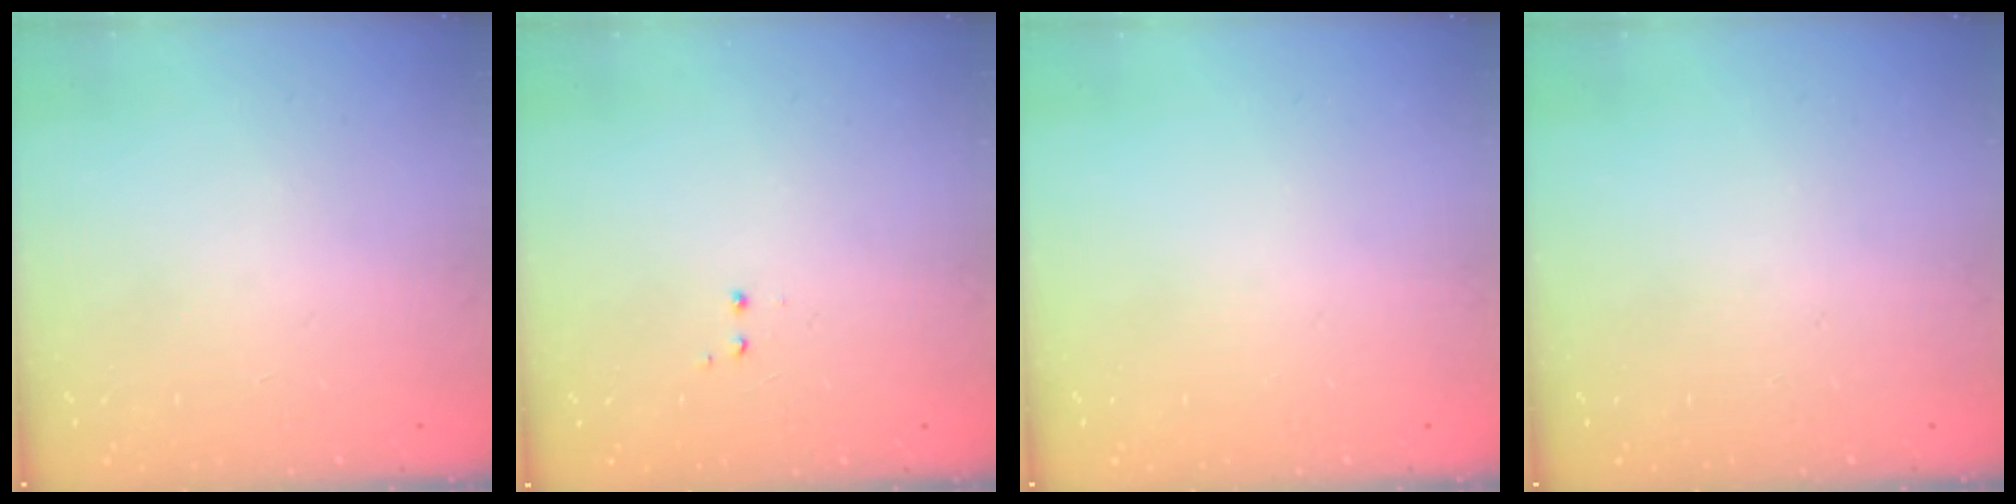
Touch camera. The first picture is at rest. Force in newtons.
{"total": 1.2, "press": 1.0, "slide": 0.6}
{"total": 0.0}
{"total": 0.0}